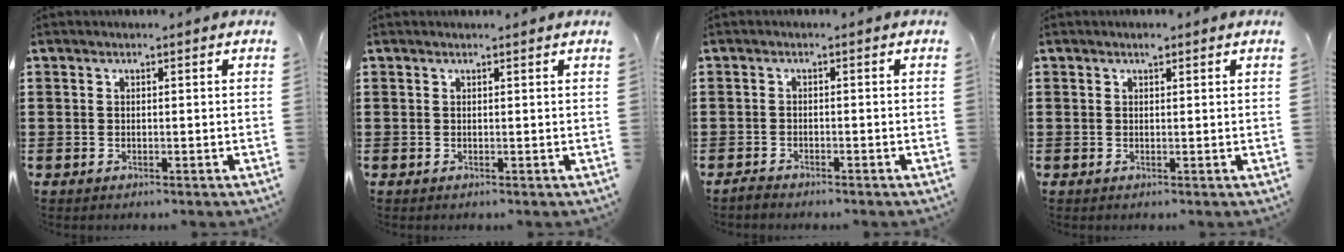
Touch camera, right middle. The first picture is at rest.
{"total": 0.0}
{"total": 1.1, "force": [-1.1, 0.0, 0.1], "torque": [-0.008, -0.001, -0.022]}
{"total": 1.1, "force": [0.7, 0.6, 0.6], "torque": [-0.012, 0.004, 0.012]}